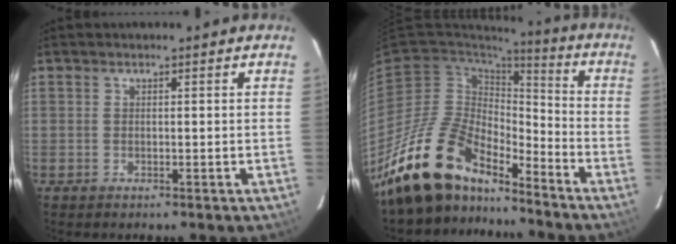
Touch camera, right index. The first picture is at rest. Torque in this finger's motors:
{"motor_torque": [1.02, -1.12, 1.05, 0.21]}